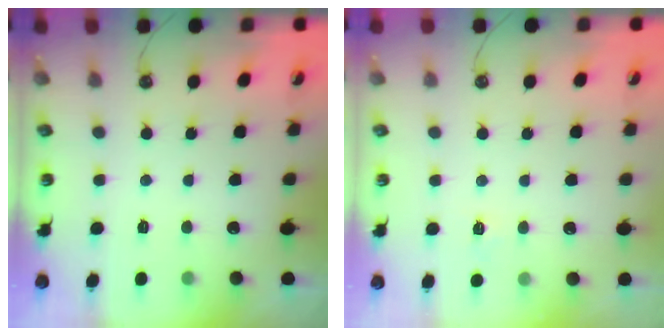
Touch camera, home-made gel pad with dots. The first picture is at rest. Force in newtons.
{"total": 3.6, "press": 3.5, "slide": 0.4}